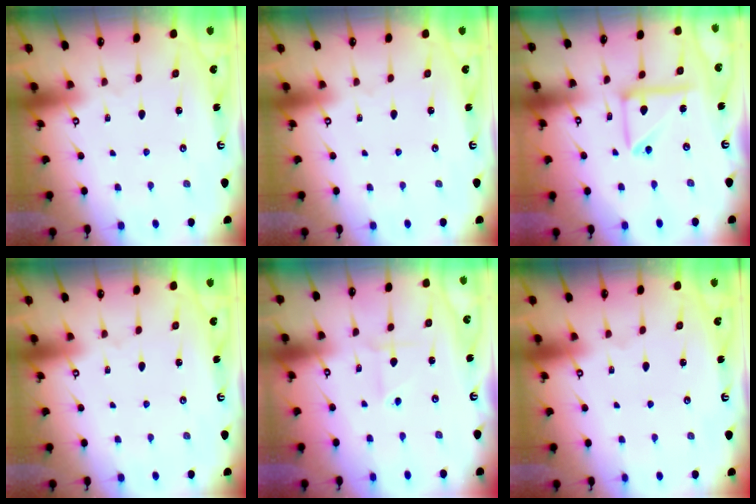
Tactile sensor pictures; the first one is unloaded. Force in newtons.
{"total": 0.0}
{"total": 12.4, "press": 12.3, "slide": 1.3}
{"total": 0.0}
{"total": 1.9, "press": 1.8, "slide": 0.5}
{"total": 0.0}